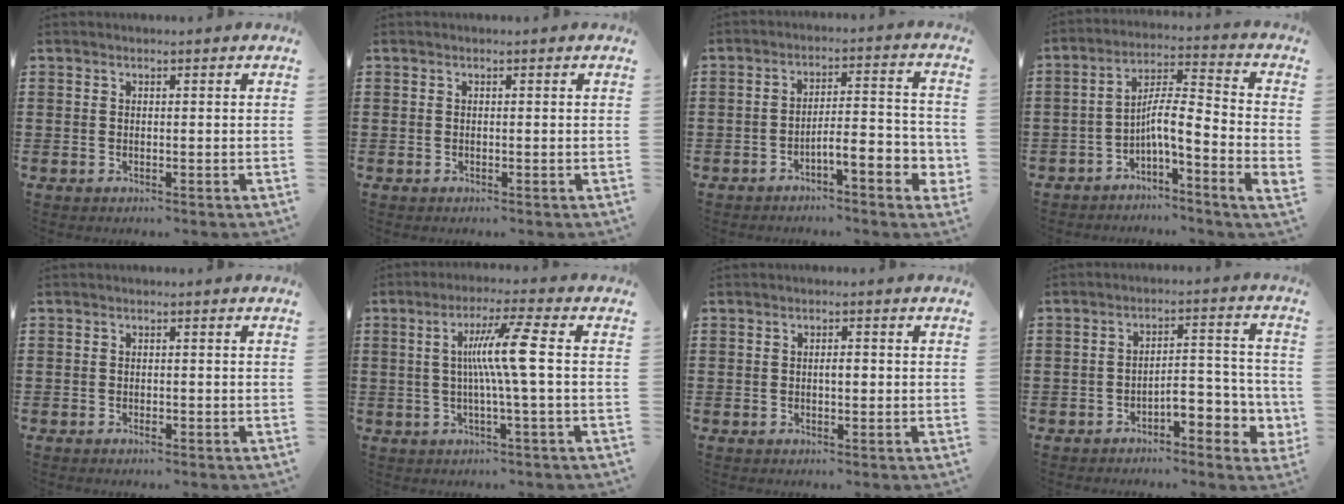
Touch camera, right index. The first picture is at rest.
{"total": 0.0}
{"total": 5.7, "force": [-3.4, 1.2, 4.4], "torque": [-0.072, -0.005, -0.062]}
{"total": 5.9, "force": [-2.8, -0.1, 5.2], "torque": [-0.098, -0.017, -0.061]}
{"total": 0.9, "force": [-0.6, 0.3, 0.5], "torque": [-0.012, -0.004, -0.011]}
{"total": 8.2, "force": [0.5, -0.5, 8.1], "torque": [-0.154, 0.003, -0.003]}
{"total": 1.6, "force": [-0.1, 0.6, 1.5], "torque": [-0.028, 0.003, -0.003]}
{"total": 4.9, "force": [-2.5, 2.2, 3.6], "torque": [-0.056, 0.001, -0.052]}